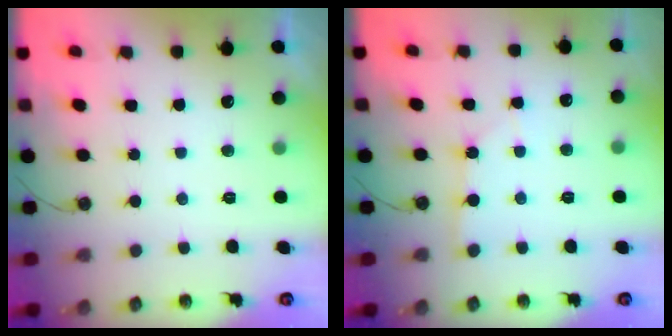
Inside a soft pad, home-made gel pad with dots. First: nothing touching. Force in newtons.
{"total": 1.3, "press": 1.3, "slide": 0.2}